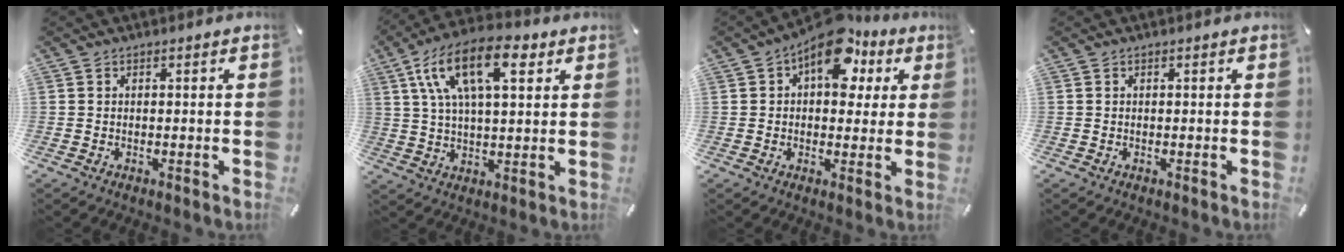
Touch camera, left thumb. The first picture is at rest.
{"total": 16.7, "force": [7.0, 7.8, 13.0], "torque": [-0.253, -0.005, 0.116]}
{"total": 13.2, "force": [6.0, 7.9, 8.8], "torque": [-0.118, -0.029, 0.102]}
{"total": 0.0}